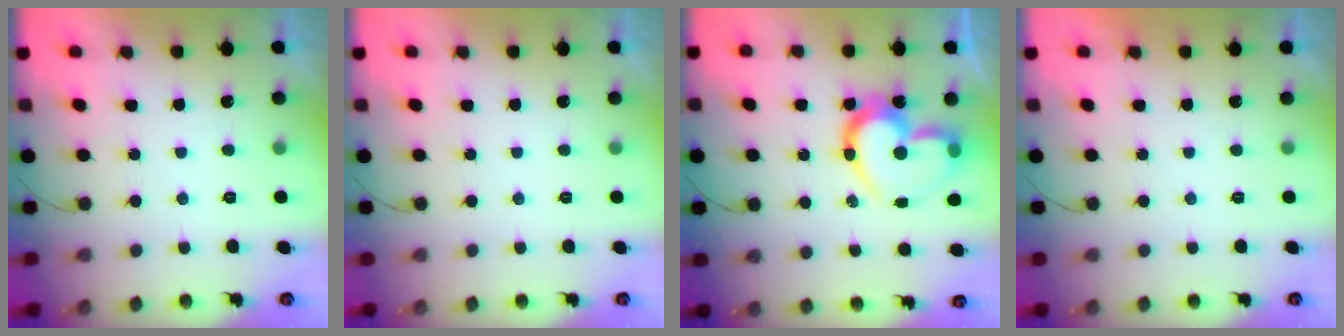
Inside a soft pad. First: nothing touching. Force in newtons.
{"total": 0.0}
{"total": 18.3, "press": 18.2, "slide": 1.3}
{"total": 1.9, "press": 1.9, "slide": 0.1}